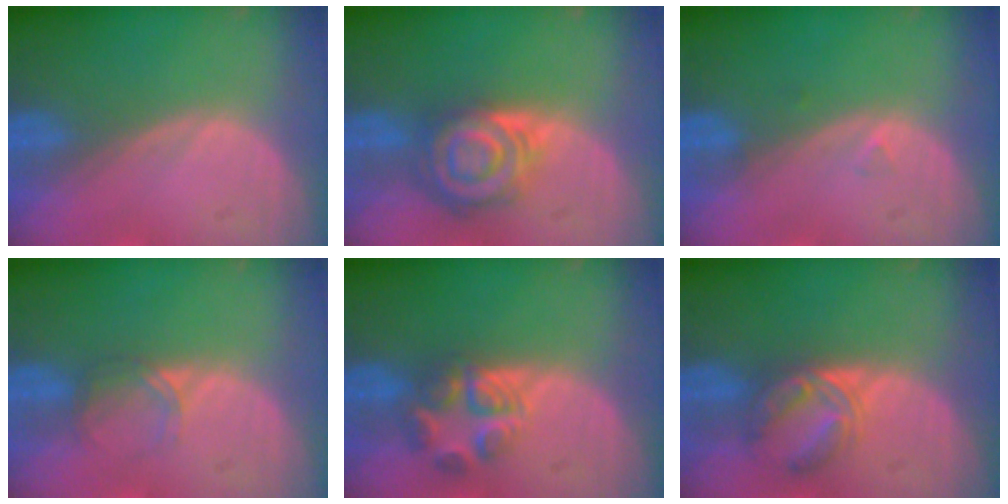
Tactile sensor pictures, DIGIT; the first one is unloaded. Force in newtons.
{"total": 8.0, "press": 7.1, "slide": 3.8}
{"total": 0.7, "press": 0.7, "slide": 0.2}
{"total": 2.2, "press": 2.2, "slide": 0.2}
{"total": 5.6, "press": 5.5, "slide": 1.1}
{"total": 5.5, "press": 5.4, "slide": 1.0}